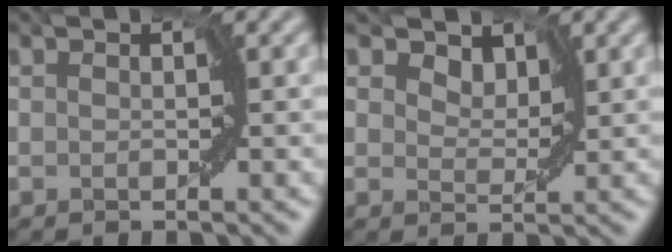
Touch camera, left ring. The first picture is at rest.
{"total": 3.3, "force": [2.3, 1.9, 1.3], "torque": [-0.023, 0.007, 0.016]}